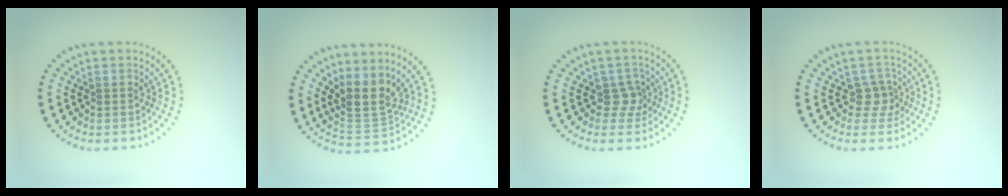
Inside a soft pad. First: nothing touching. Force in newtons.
{"total": 3.8, "press": 3.2, "slide": 2.1}
{"total": 1.9, "press": 1.4, "slide": 1.3}
{"total": 2.0, "press": 1.6, "slide": 1.3}